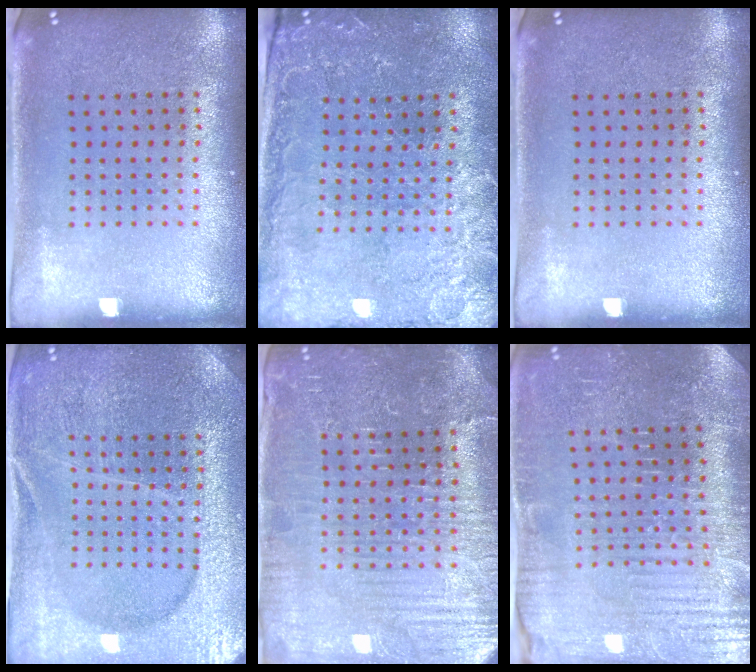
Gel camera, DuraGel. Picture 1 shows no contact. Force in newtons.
{"total": 0.7, "press": 0.6, "slide": 0.4}
{"total": 0.0}
{"total": 4.1, "press": 3.9, "slide": 1.1}
{"total": 4.4, "press": 4.2, "slide": 1.3}
{"total": 4.0, "press": 3.9, "slide": 1.0}